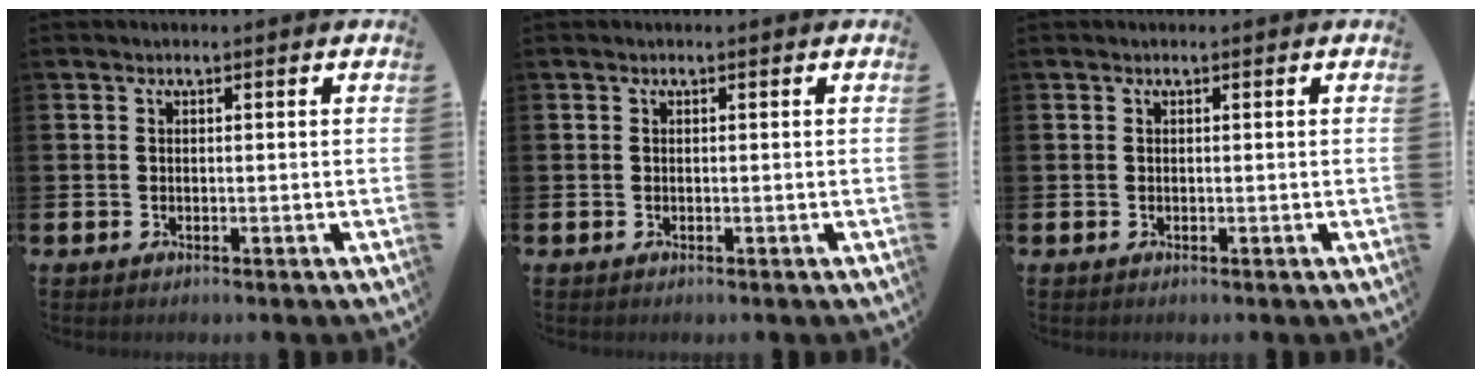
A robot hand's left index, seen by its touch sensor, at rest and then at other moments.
{"total": 0.0}
{"total": 0.0}